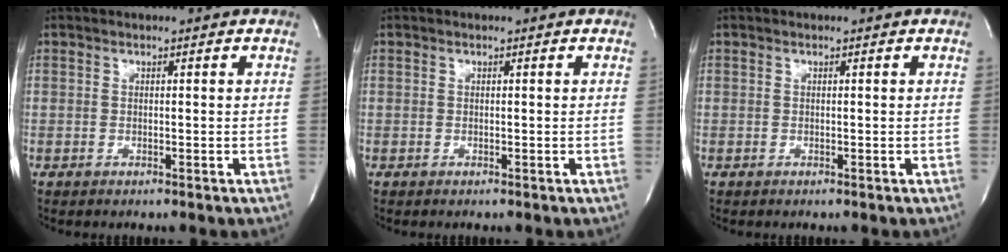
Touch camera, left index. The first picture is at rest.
{"total": 0.0}
{"total": 0.0}